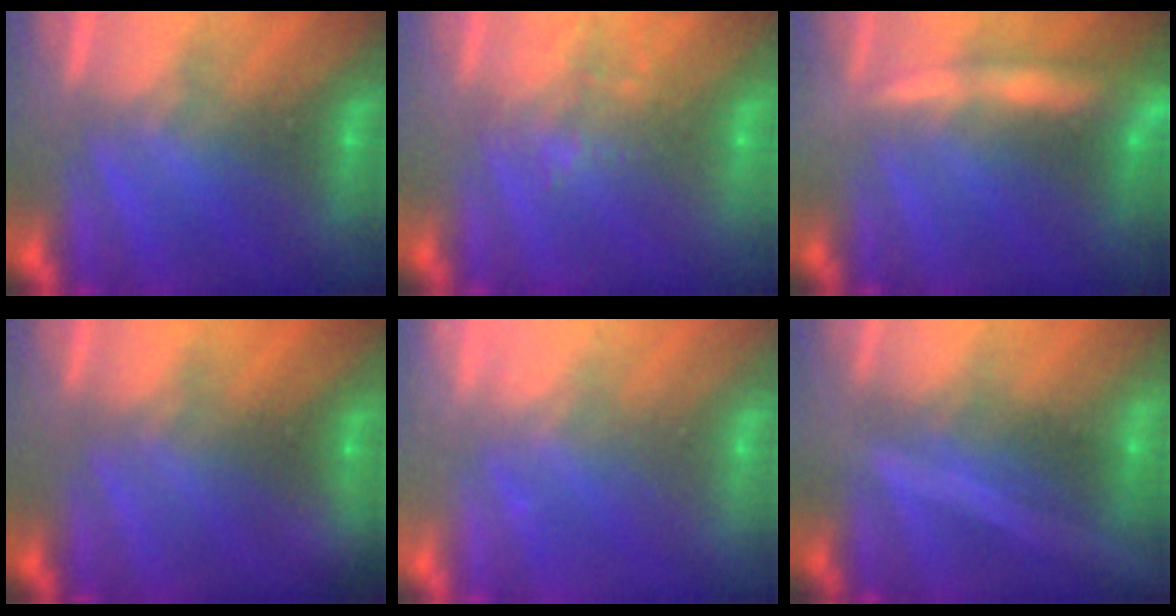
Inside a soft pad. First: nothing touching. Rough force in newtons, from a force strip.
{"total": 1.6}
{"total": 8.9}
{"total": 2.3}
{"total": 2.2}
{"total": 1.9}